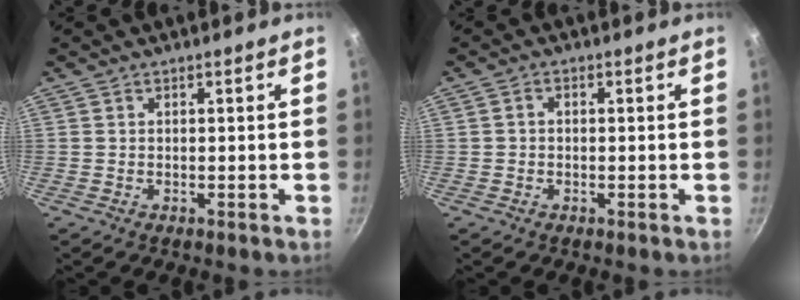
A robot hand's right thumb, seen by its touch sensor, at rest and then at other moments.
{"total": 1.3, "force": [-0.3, 1.1, 0.8], "torque": [-0.016, 0.007, -0.006]}